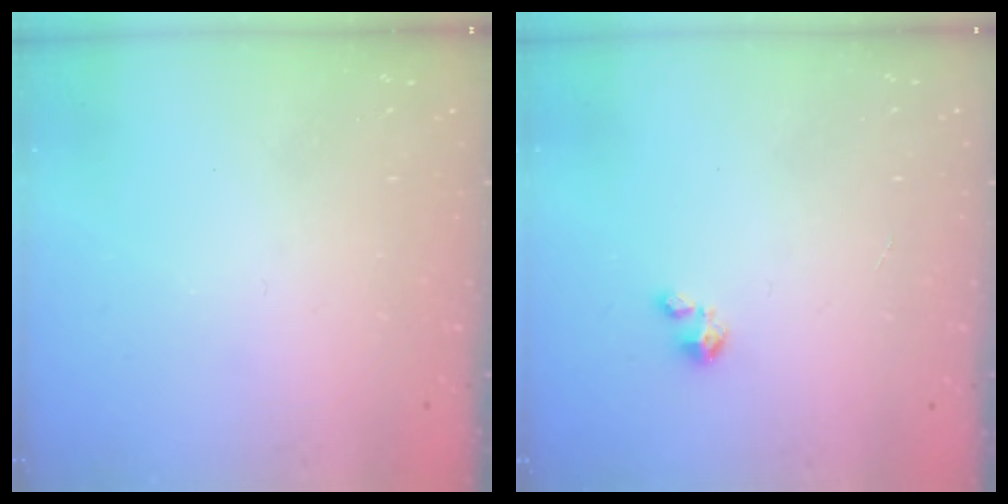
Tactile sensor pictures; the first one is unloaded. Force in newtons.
{"total": 1.8, "press": 1.8, "slide": 0.1}